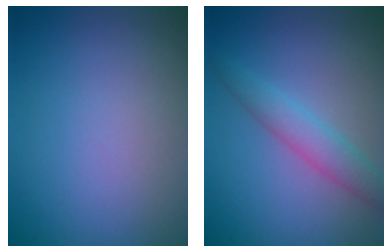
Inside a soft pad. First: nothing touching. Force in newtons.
{"total": 2.9, "press": 2.8, "slide": 0.1}